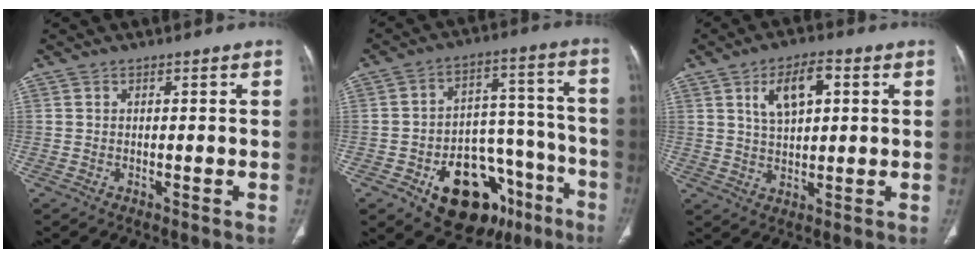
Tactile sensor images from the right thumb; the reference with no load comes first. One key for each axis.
{"total": 20.6, "fx": -10.8, "fy": 12.4, "fz": 12.4, "tx": -0.128, "ty": 0.088, "tz": -0.149}
{"total": 8.2, "fx": 2.8, "fy": 4.0, "fz": 6.6, "tx": -0.104, "ty": -0.001, "tz": 0.051}